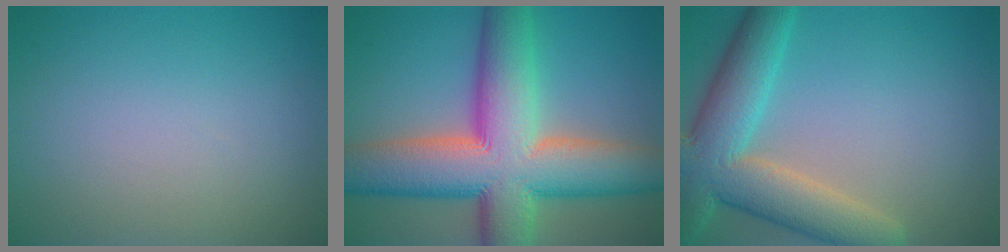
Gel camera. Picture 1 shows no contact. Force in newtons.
{"total": 14.4, "press": 14.4, "slide": 0.9}
{"total": 8.9, "press": 8.8, "slide": 0.8}